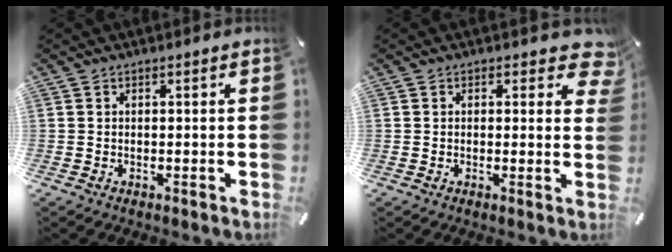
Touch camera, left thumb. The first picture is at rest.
{"total": 4.2, "force": [2.0, 2.6, 2.7], "torque": [-0.016, -0.007, 0.029]}